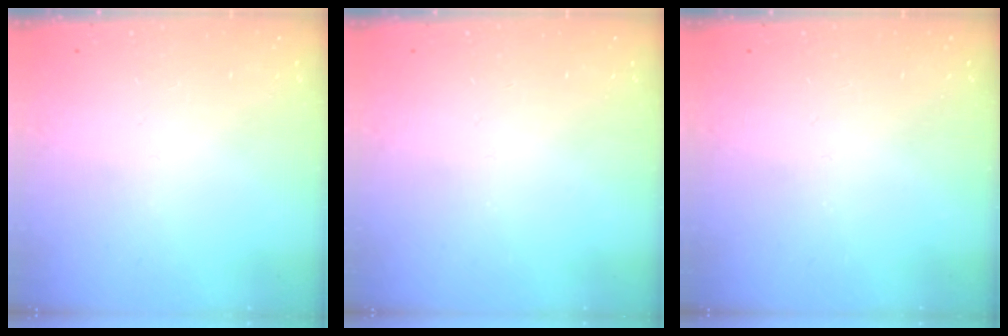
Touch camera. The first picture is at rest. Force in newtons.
{"total": 0.0}
{"total": 0.0}